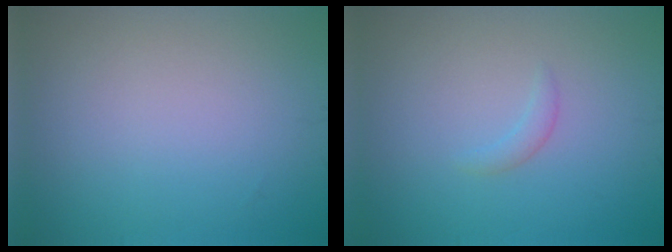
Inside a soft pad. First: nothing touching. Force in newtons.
{"total": 0.9, "press": 0.9, "slide": 0.1}